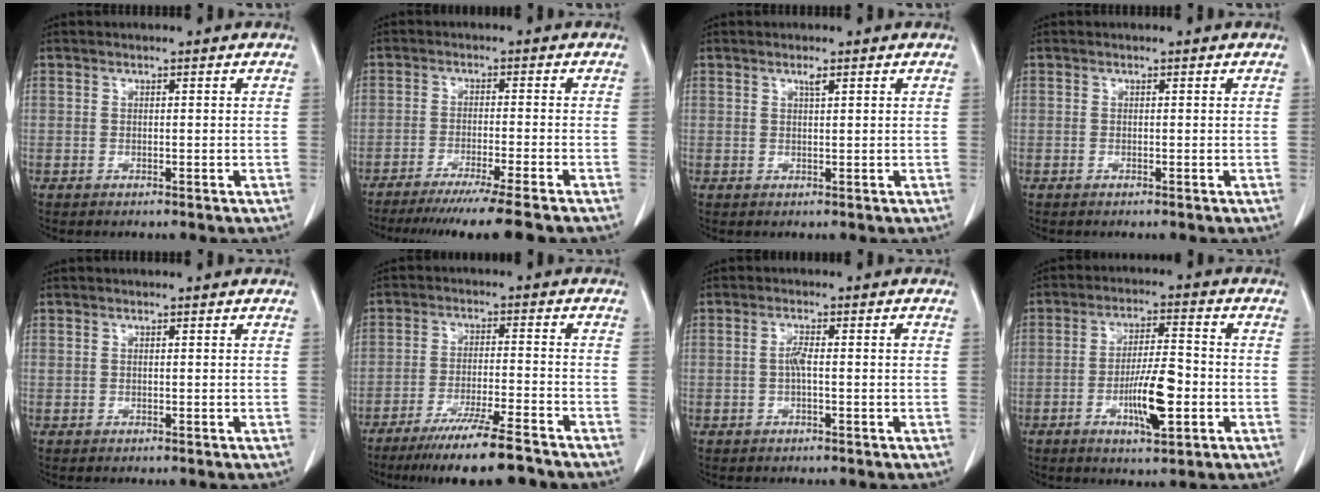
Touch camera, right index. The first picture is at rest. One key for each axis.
{"total": 11.6, "fx": -9.7, "fy": -1.5, "fz": 6.2, "tx": -0.064, "ty": -0.035, "tz": -0.145}
{"total": 1.0, "fx": 0.6, "fy": 0.0, "fz": 0.8, "tx": -0.015, "ty": -0.001, "tz": 0.012}
{"total": 0.0}
{"total": 0.0}
{"total": 11.4, "fx": -9.1, "fy": 0.2, "fz": 6.9, "tx": -0.107, "ty": -0.028, "tz": -0.145}
{"total": 2.7, "fx": -0.3, "fy": 0.3, "fz": 2.6, "tx": -0.051, "ty": 0.008, "tz": -0.003}
{"total": 8.8, "fx": -2.7, "fy": 1.8, "fz": 8.2, "tx": -0.150, "ty": 0.000, "tz": -0.044}